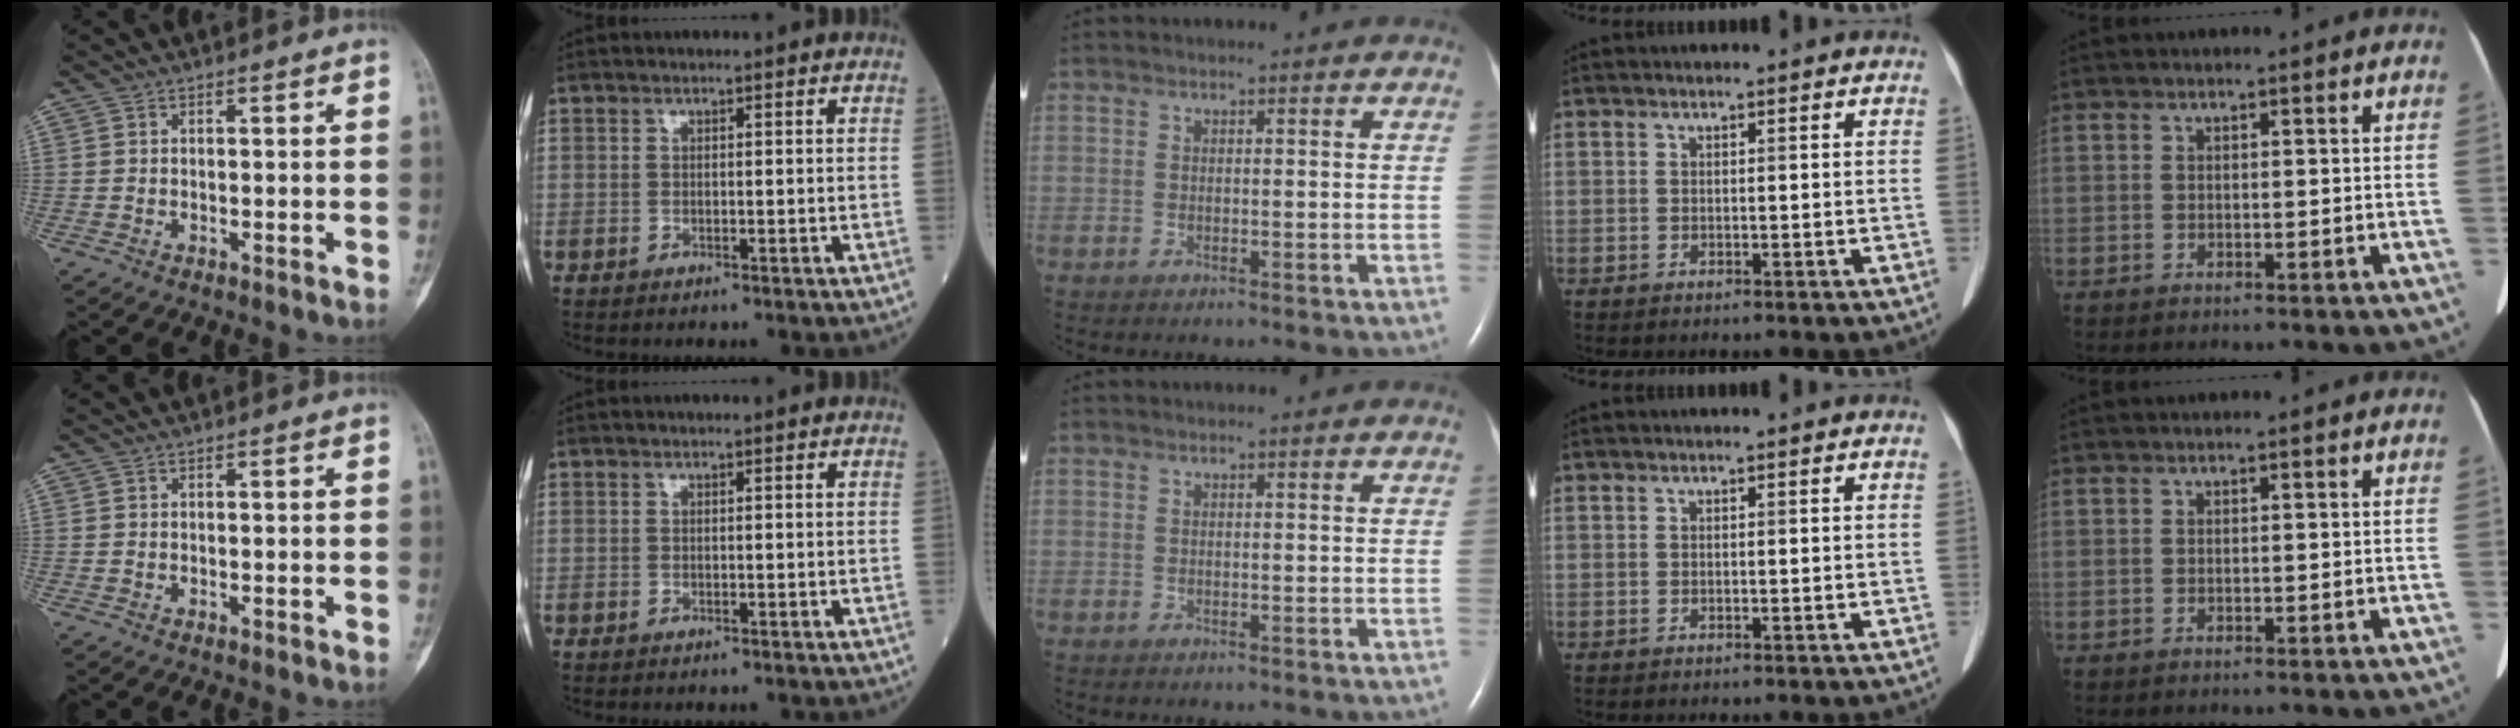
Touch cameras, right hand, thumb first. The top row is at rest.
{}